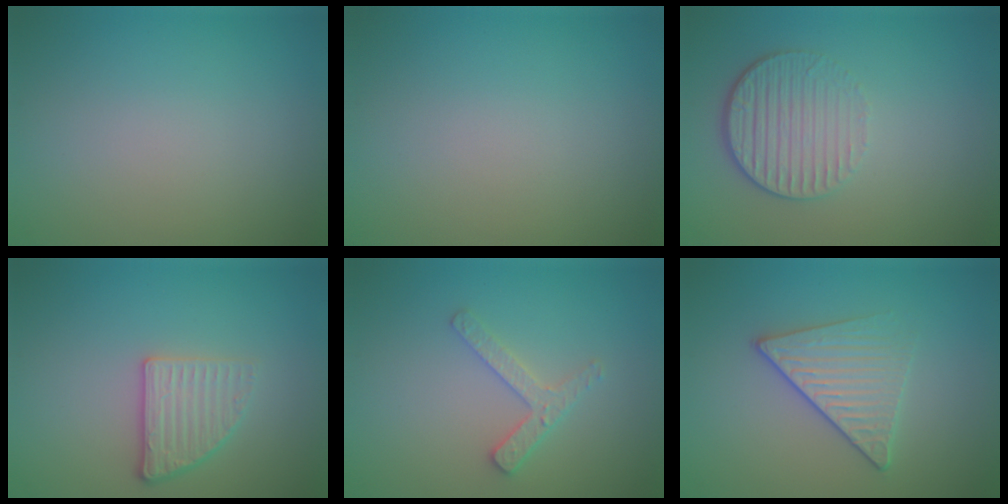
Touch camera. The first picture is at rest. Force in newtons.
{"total": 0.0}
{"total": 3.6, "press": 2.6, "slide": 2.5}
{"total": 2.6, "press": 2.3, "slide": 1.2}
{"total": 2.3, "press": 2.2, "slide": 0.4}
{"total": 3.1, "press": 2.9, "slide": 1.2}